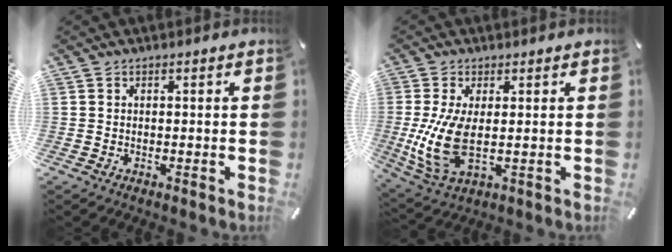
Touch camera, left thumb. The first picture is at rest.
{"total": 10.7, "force": [0.2, 4.7, 9.6], "torque": [-0.225, -0.030, 0.009]}